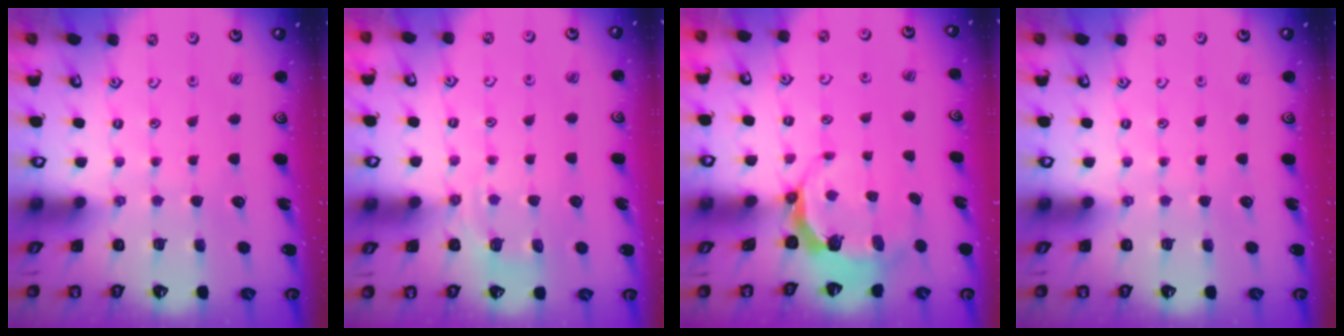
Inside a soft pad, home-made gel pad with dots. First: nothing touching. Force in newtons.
{"total": 4.6, "press": 4.3, "slide": 1.6}
{"total": 5.8, "press": 4.6, "slide": 3.4}
{"total": 0.0}